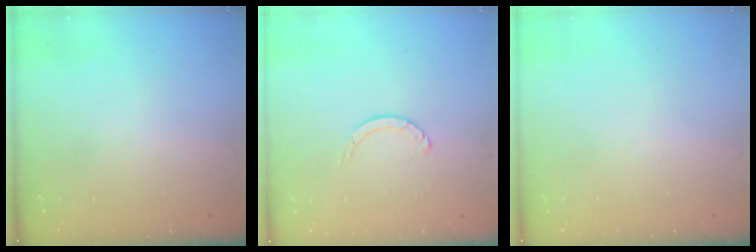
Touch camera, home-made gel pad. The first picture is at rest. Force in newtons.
{"total": 1.1, "press": 1.1, "slide": 0.1}
{"total": 0.0}